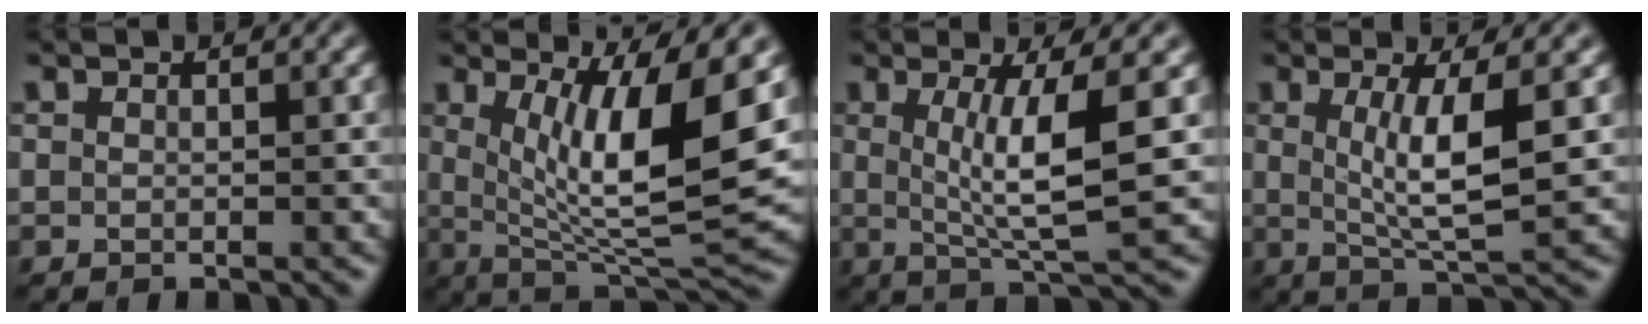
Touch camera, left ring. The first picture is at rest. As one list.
[{"total": 10.9, "force": [1.7, 2.7, 10.4], "torque": [-0.165, -0.013, 0.035]}, {"total": 6.7, "force": [0.9, 1.2, 6.5], "torque": [-0.109, -0.007, 0.020]}, {"total": 5.9, "force": [0.9, 1.2, 5.7], "torque": [-0.104, -0.010, 0.021]}]